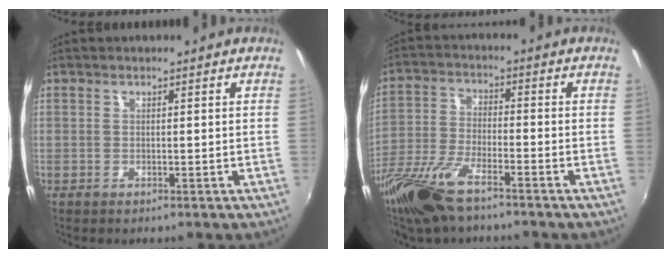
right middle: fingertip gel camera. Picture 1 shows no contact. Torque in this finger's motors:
{"motor_torque": [1.08, -1.05, 0.20, 0.08]}